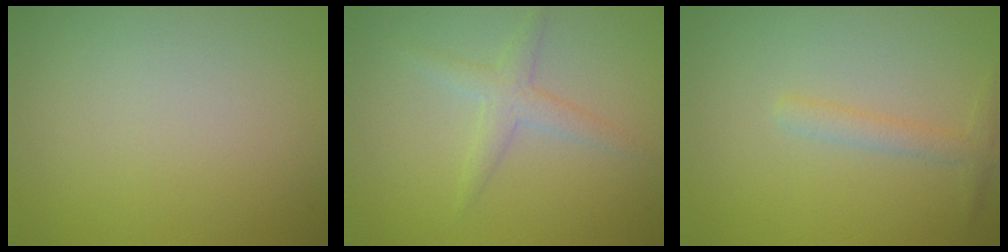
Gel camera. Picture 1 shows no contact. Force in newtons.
{"total": 2.2, "press": 2.2, "slide": 0.0}
{"total": 1.6, "press": 1.6, "slide": 0.1}